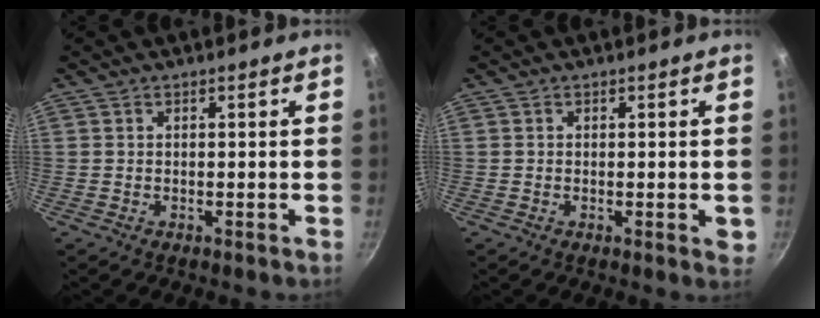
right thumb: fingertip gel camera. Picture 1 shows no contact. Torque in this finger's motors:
{"motor_torque": [1.70, 0.79, 1.30, -0.55, 0.12]}